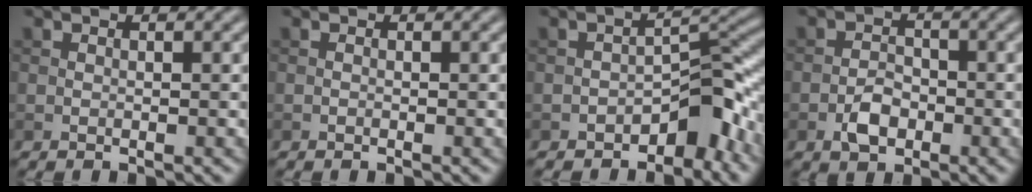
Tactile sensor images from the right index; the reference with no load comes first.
{"total": 0.0}
{"total": 5.2, "force": [-3.1, 2.5, 3.3], "torque": [-0.029, 0.013, -0.054]}
{"total": 2.7, "force": [-1.2, 1.7, 1.7], "torque": [-0.027, 0.005, -0.024]}